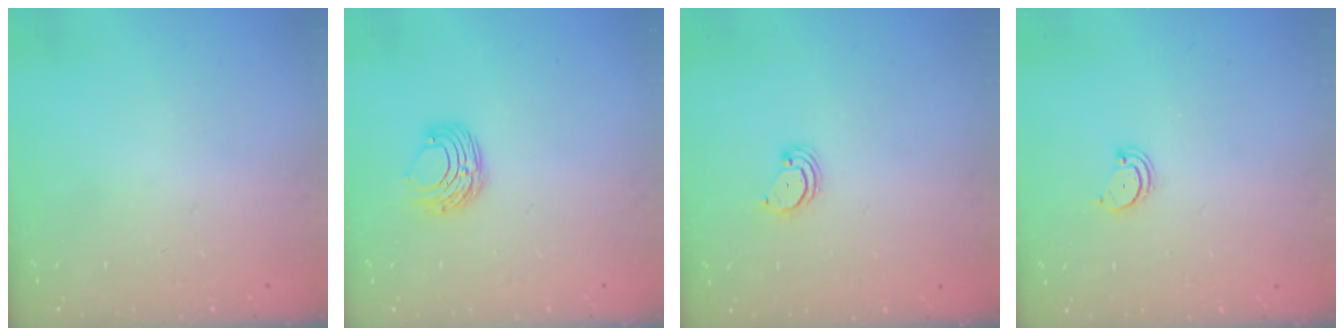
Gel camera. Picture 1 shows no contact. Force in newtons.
{"total": 6.7, "press": 6.7, "slide": 0.5}
{"total": 2.2, "press": 2.2, "slide": 0.3}
{"total": 1.9, "press": 1.9, "slide": 0.2}